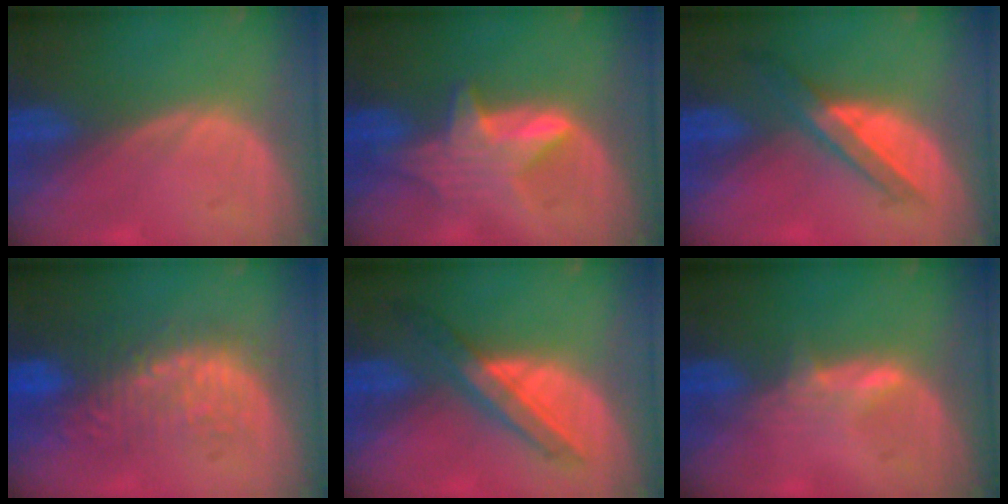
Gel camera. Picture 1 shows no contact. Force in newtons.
{"total": 6.0, "press": 6.0, "slide": 0.8}
{"total": 5.8, "press": 5.3, "slide": 2.4}
{"total": 9.8, "press": 8.8, "slide": 4.2}
{"total": 6.1, "press": 6.0, "slide": 1.0}
{"total": 2.6, "press": 2.5, "slide": 0.3}